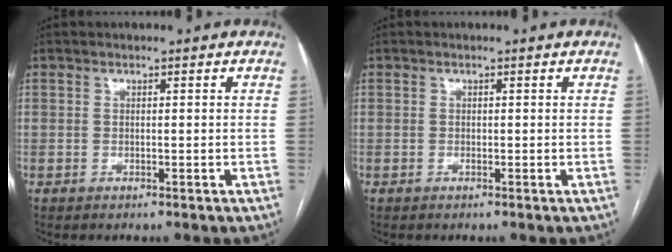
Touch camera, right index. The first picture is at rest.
{"total": 0.0}